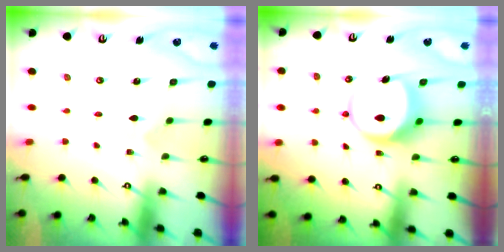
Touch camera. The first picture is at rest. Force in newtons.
{"total": 8.9, "press": 8.9, "slide": 1.2}